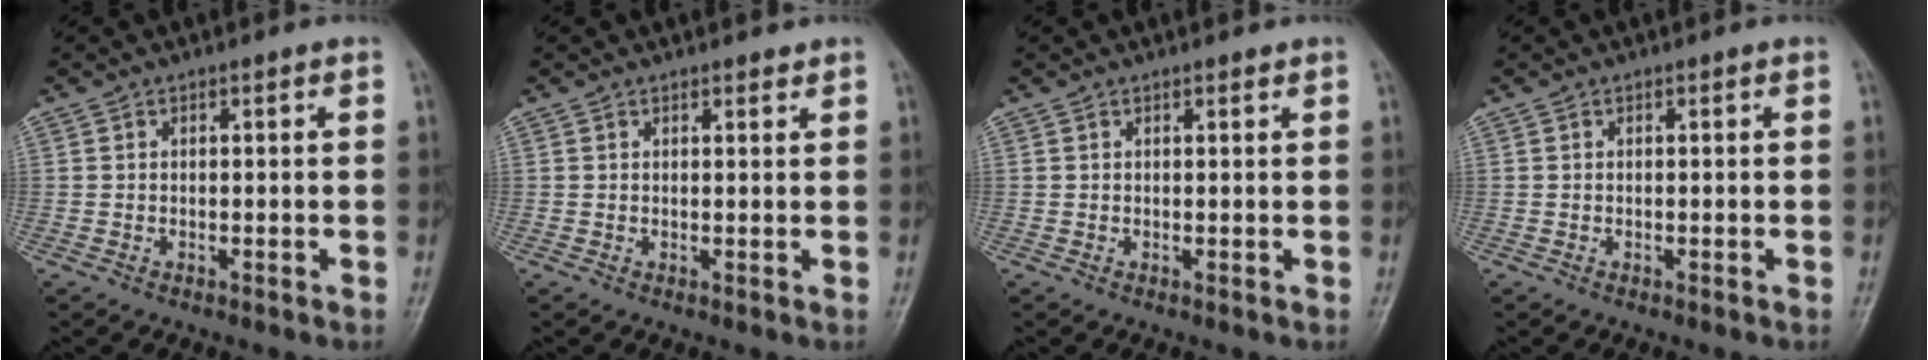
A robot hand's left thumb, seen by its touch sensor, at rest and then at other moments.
{"total": 1.2, "force": [1.1, 0.4, 0.2], "torque": [0.000, -0.009, 0.015]}
{"total": 0.6, "force": [0.5, 0.2, 0.1], "torque": [-0.005, -0.006, 0.008]}
{"total": 0.0}